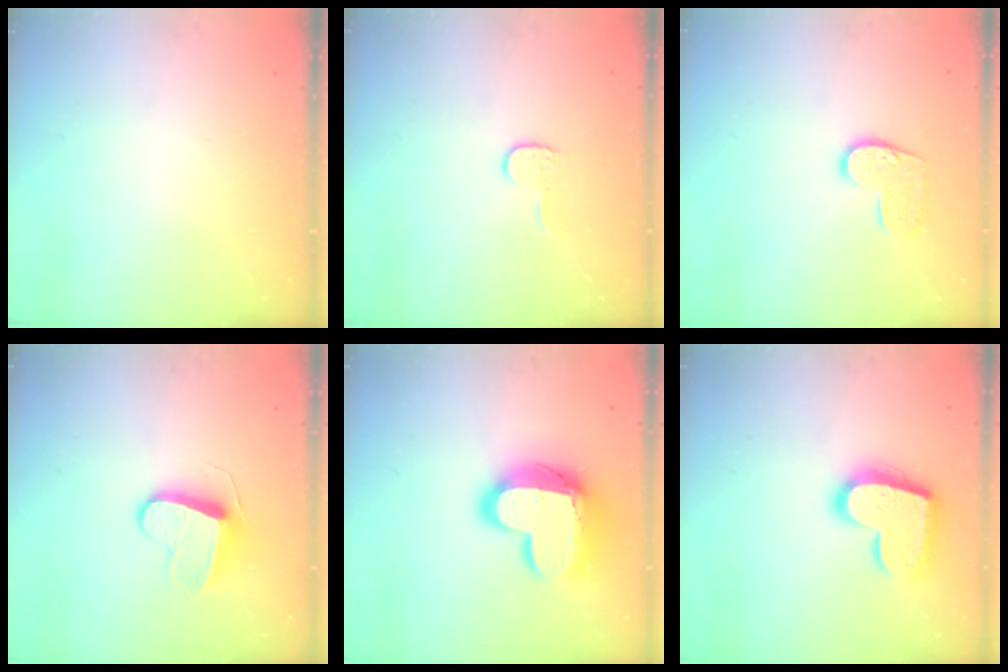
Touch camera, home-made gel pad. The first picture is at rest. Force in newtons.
{"total": 5.4, "press": 5.3, "slide": 0.5}
{"total": 9.0, "press": 9.0, "slide": 0.5}
{"total": 9.6, "press": 9.5, "slide": 0.6}
{"total": 18.5, "press": 18.5, "slide": 1.2}
{"total": 17.6, "press": 17.5, "slide": 1.3}